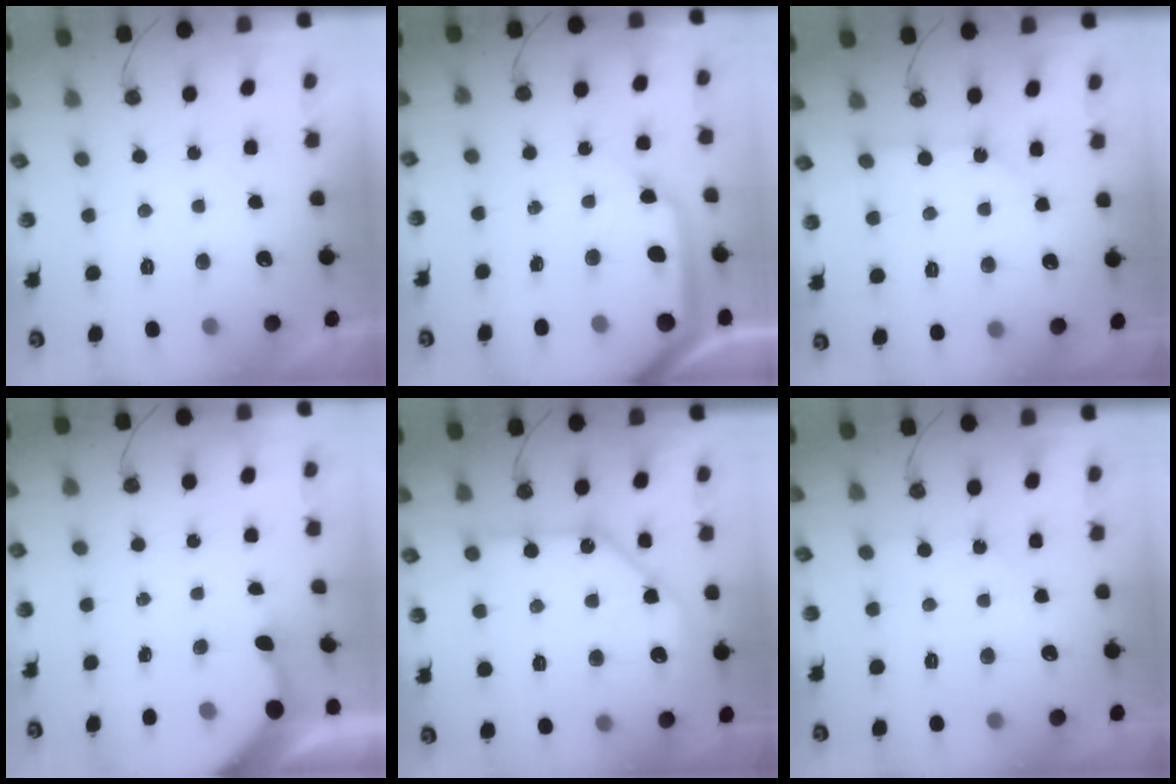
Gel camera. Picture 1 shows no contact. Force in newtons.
{"total": 13.9, "press": 13.8, "slide": 1.9}
{"total": 1.8, "press": 1.8, "slide": 0.3}
{"total": 3.8, "press": 3.8, "slide": 0.4}
{"total": 11.5, "press": 11.4, "slide": 1.2}
{"total": 2.1, "press": 2.0, "slide": 0.3}